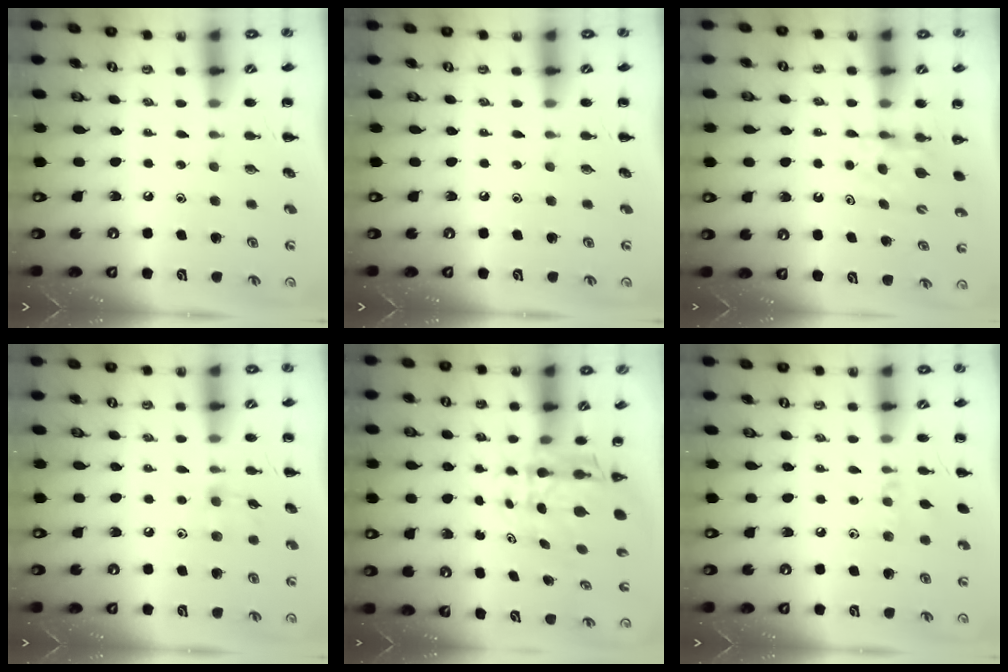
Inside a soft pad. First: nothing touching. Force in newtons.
{"total": 0.0}
{"total": 5.3, "press": 5.3, "slide": 0.3}
{"total": 3.2, "press": 3.0, "slide": 1.1}
{"total": 6.7, "press": 6.5, "slide": 1.9}
{"total": 6.0, "press": 5.7, "slide": 1.9}